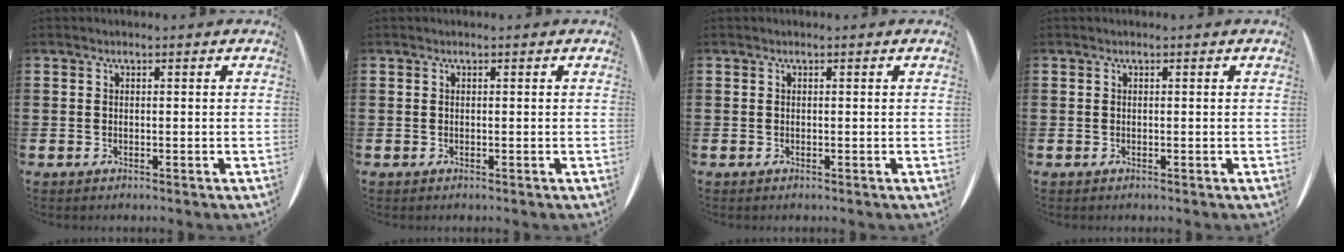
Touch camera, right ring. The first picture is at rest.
{"total": 0.0}
{"total": 0.0}
{"total": 0.0}